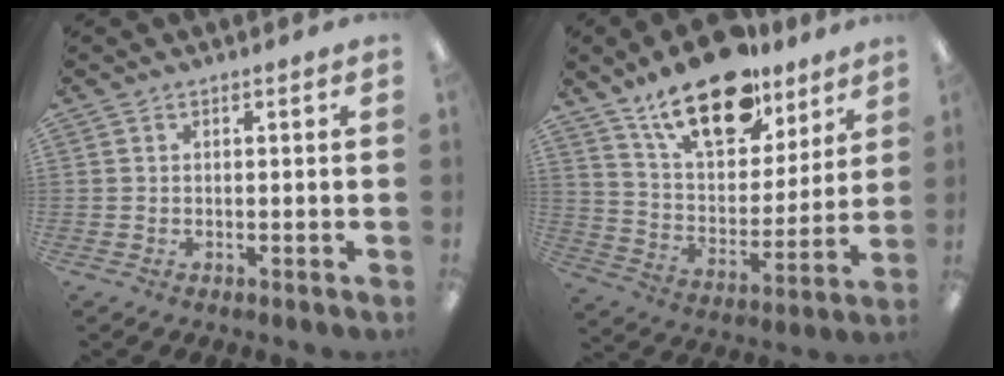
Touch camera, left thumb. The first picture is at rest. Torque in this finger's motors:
{"motor_torque": [0.61, 0.65, 1.60, -1.17, 0.24]}